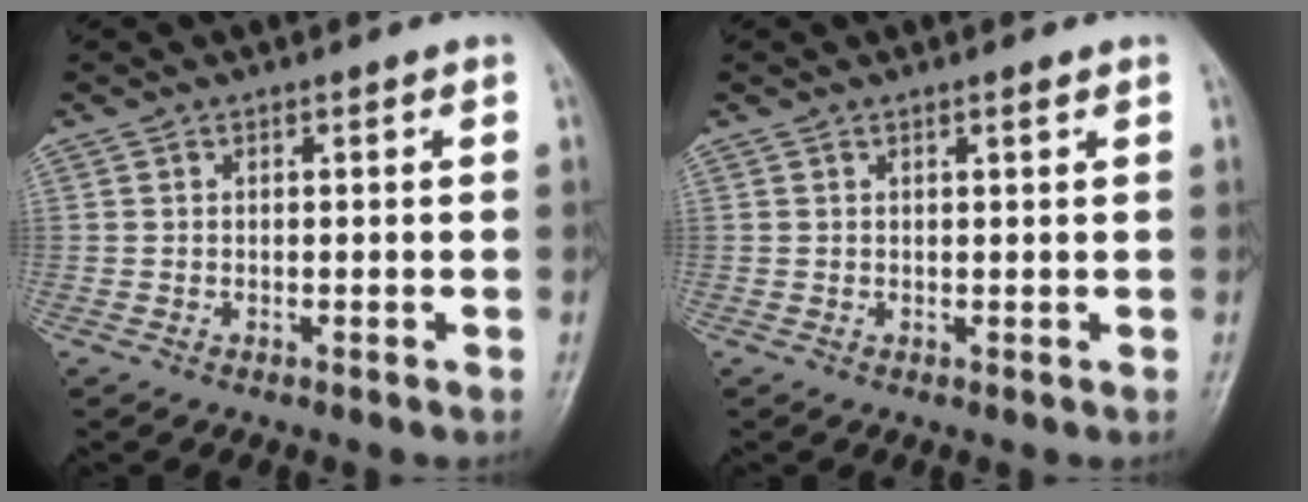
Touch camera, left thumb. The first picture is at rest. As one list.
[{"total": 0.9, "force": [0.6, 0.1, 0.6], "torque": [-0.008, -0.003, 0.010]}]